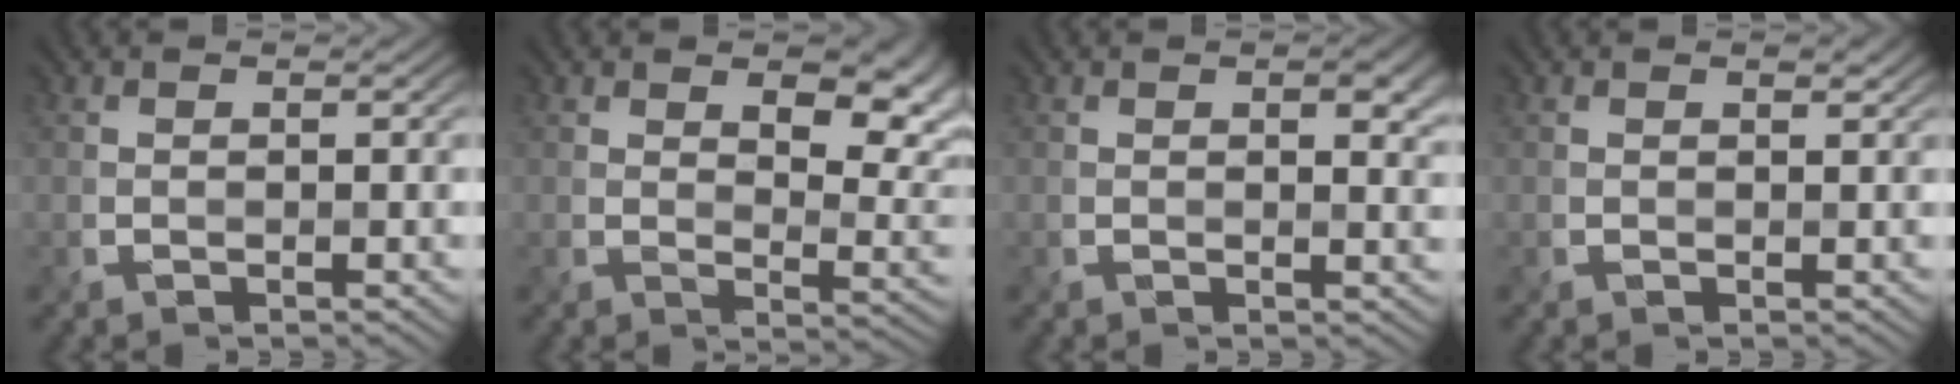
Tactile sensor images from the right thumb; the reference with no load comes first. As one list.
[{"total": 8.2, "force": [3.6, 4.0, 6.2], "torque": [-0.087, -0.011, 0.060]}, {"total": 3.9, "force": [1.1, 1.6, 3.3], "torque": [-0.042, 0.000, 0.019]}, {"total": 0.9, "force": [0.6, 0.4, 0.6], "torque": [-0.010, 0.001, 0.009]}]